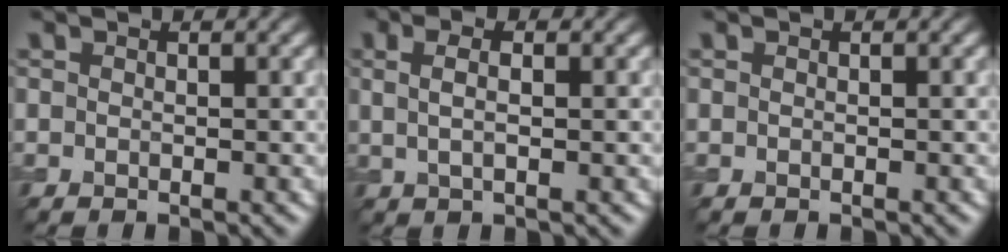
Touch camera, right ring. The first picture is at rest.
{"total": 2.6, "force": [0.9, 1.0, 2.2], "torque": [-0.042, -0.002, 0.012]}
{"total": 0.0}